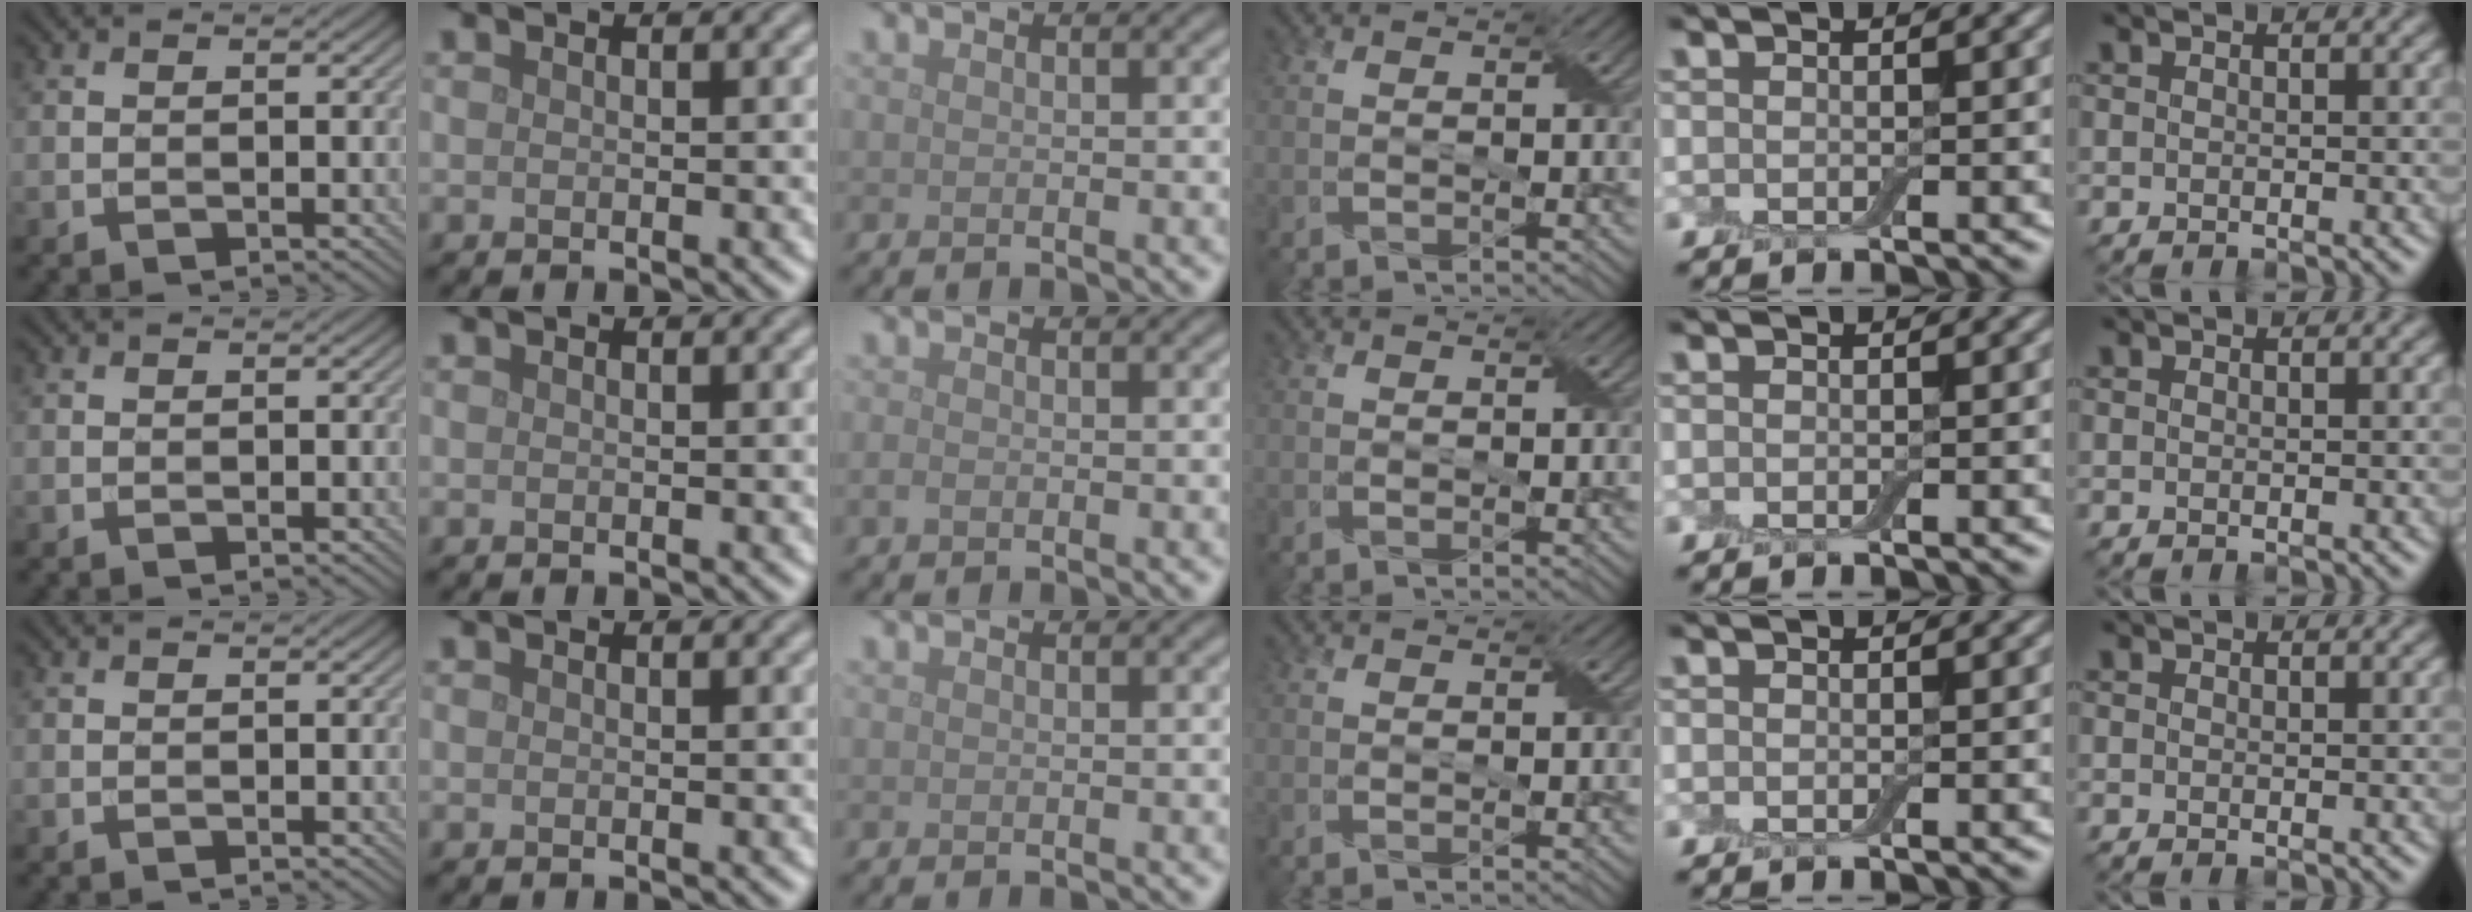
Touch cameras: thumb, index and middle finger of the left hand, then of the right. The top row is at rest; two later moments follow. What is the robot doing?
{"motion": "fold", "object": "cloth"}